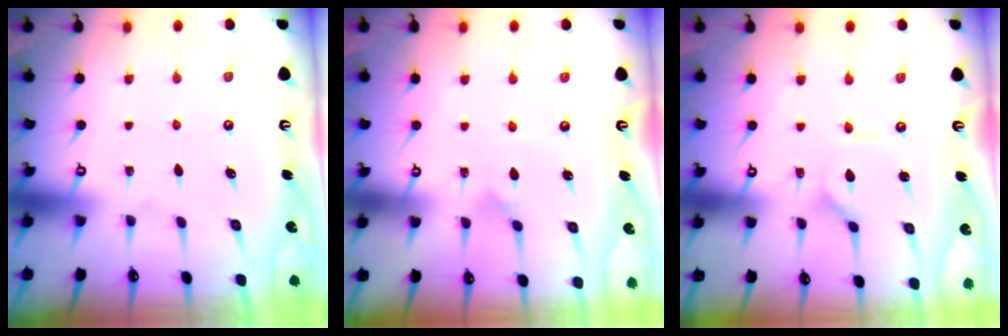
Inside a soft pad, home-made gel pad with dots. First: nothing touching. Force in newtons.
{"total": 2.9, "press": 2.9, "slide": 0.2}
{"total": 1.2, "press": 1.2, "slide": 0.0}